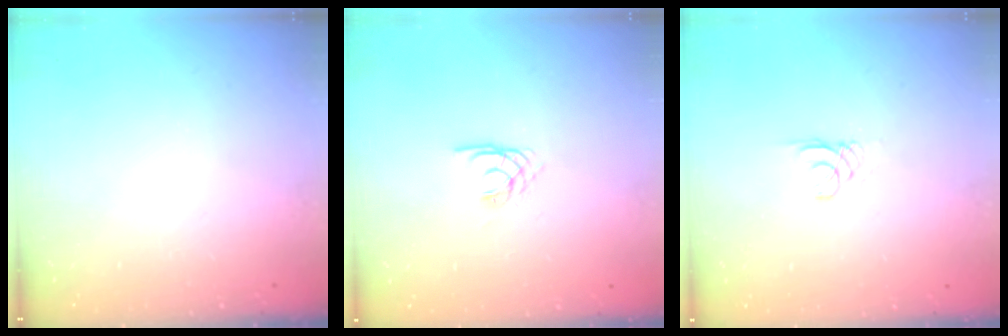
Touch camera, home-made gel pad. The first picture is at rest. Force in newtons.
{"total": 2.1, "press": 2.1, "slide": 0.4}
{"total": 0.6, "press": 0.6, "slide": 0.1}